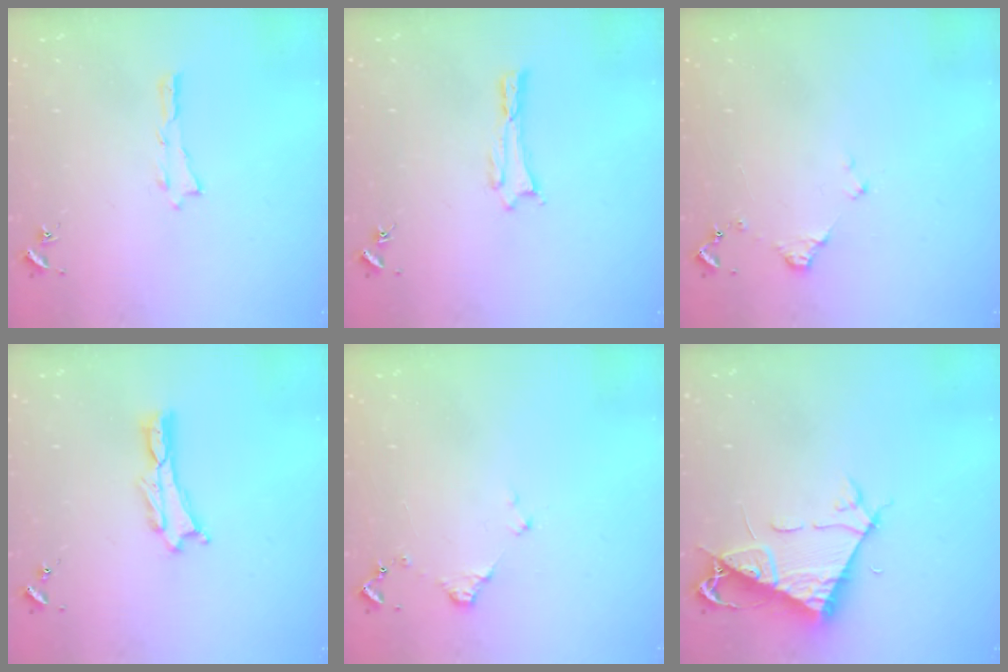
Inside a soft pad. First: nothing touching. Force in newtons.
{"total": 0.0}
{"total": 1.2, "press": 1.2, "slide": 0.2}
{"total": 0.0}
{"total": 1.2, "press": 1.2, "slide": 0.2}
{"total": 7.6, "press": 7.6, "slide": 1.0}